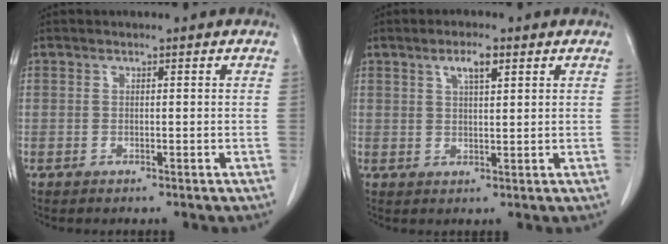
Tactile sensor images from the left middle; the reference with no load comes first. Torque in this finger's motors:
{"motor_torque": [0.57, -0.38, 0.05, 0.05]}